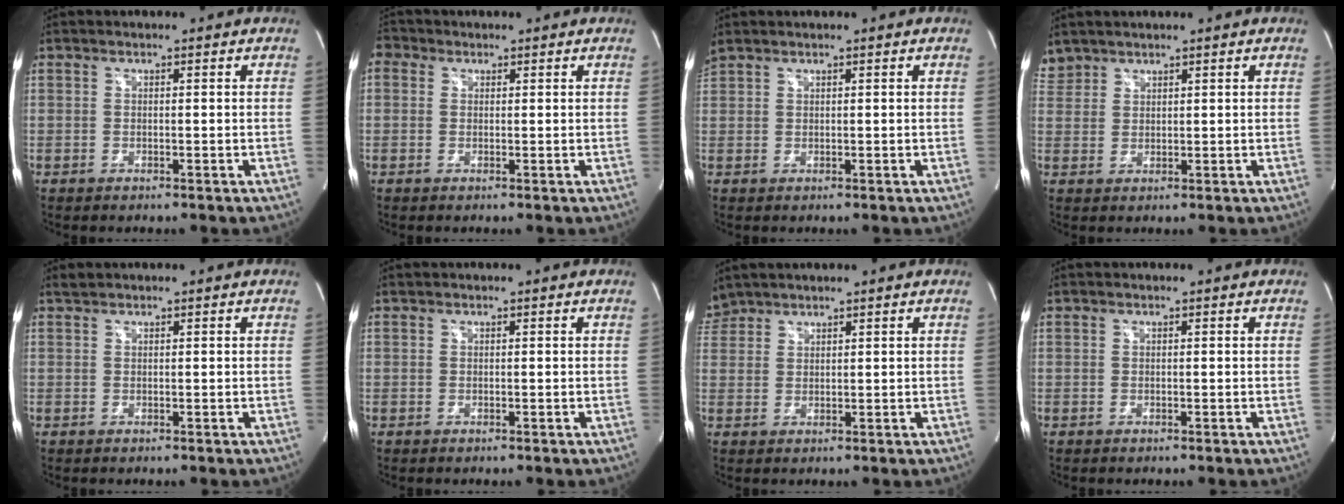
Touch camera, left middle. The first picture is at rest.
{"total": 2.3, "force": [0.9, 2.0, 0.7], "torque": [-0.012, 0.013, 0.014]}
{"total": 1.6, "force": [1.5, -0.1, 0.4], "torque": [-0.031, 0.025, 0.042]}
{"total": 2.9, "force": [2.7, 1.1, -0.2], "torque": [0.003, 0.015, 0.056]}
{"total": 0.6, "force": [0.6, 0.1, 0.0], "torque": [-0.006, 0.008, 0.017]}
{"total": 0.0}
{"total": 3.1, "force": [3.0, 0.8, -0.3], "torque": [0.001, 0.014, 0.065]}
{"total": 0.0}